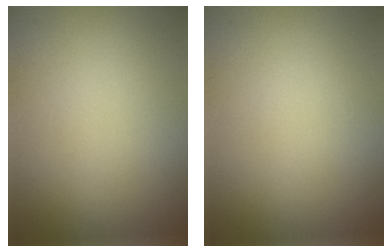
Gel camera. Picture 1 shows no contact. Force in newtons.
{"total": 0.0}